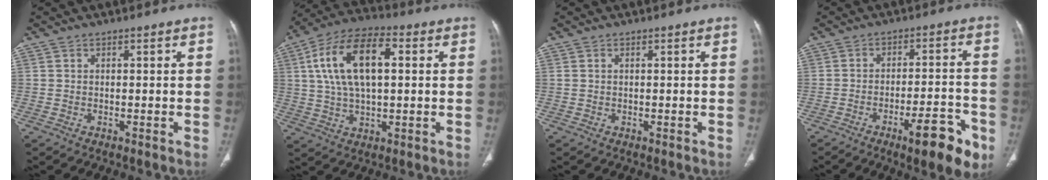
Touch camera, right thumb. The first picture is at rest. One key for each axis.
{"total": 16.4, "fx": 3.5, "fy": 8.2, "fz": 13.7, "tx": -0.252, "ty": 0.019, "tz": 0.061}
{"total": 0.6, "fx": 0.1, "fy": 0.4, "fz": 0.4, "tx": -0.013, "ty": 0.009, "tz": 0.008}
{"total": 11.9, "fx": -6.2, "fy": 3.1, "fz": 9.7, "tx": -0.121, "ty": 0.030, "tz": -0.084}